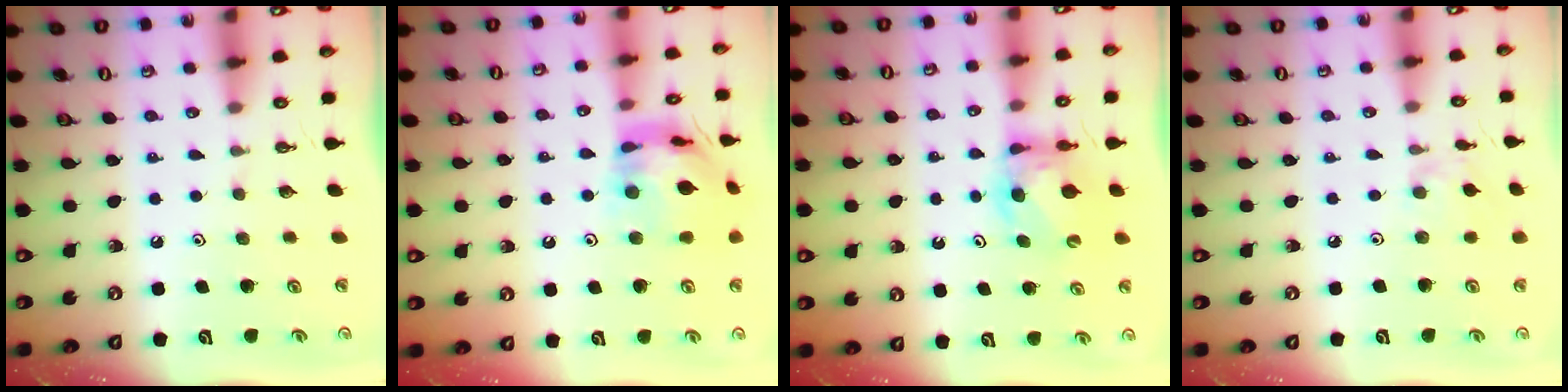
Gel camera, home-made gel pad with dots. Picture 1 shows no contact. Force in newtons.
{"total": 14.5, "press": 14.4, "slide": 1.6}
{"total": 6.2, "press": 6.2, "slide": 0.5}
{"total": 3.0, "press": 2.9, "slide": 0.5}